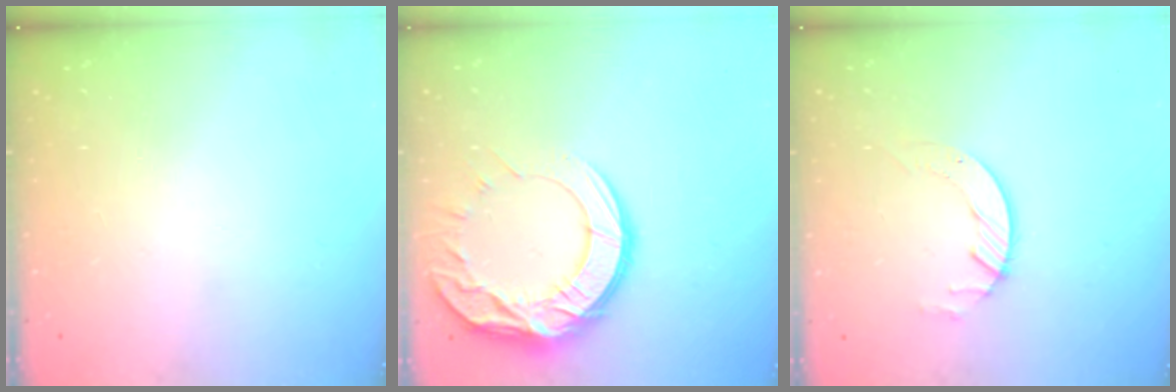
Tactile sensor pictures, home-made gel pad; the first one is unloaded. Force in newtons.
{"total": 15.6, "press": 15.5, "slide": 1.1}
{"total": 4.2, "press": 4.1, "slide": 0.5}